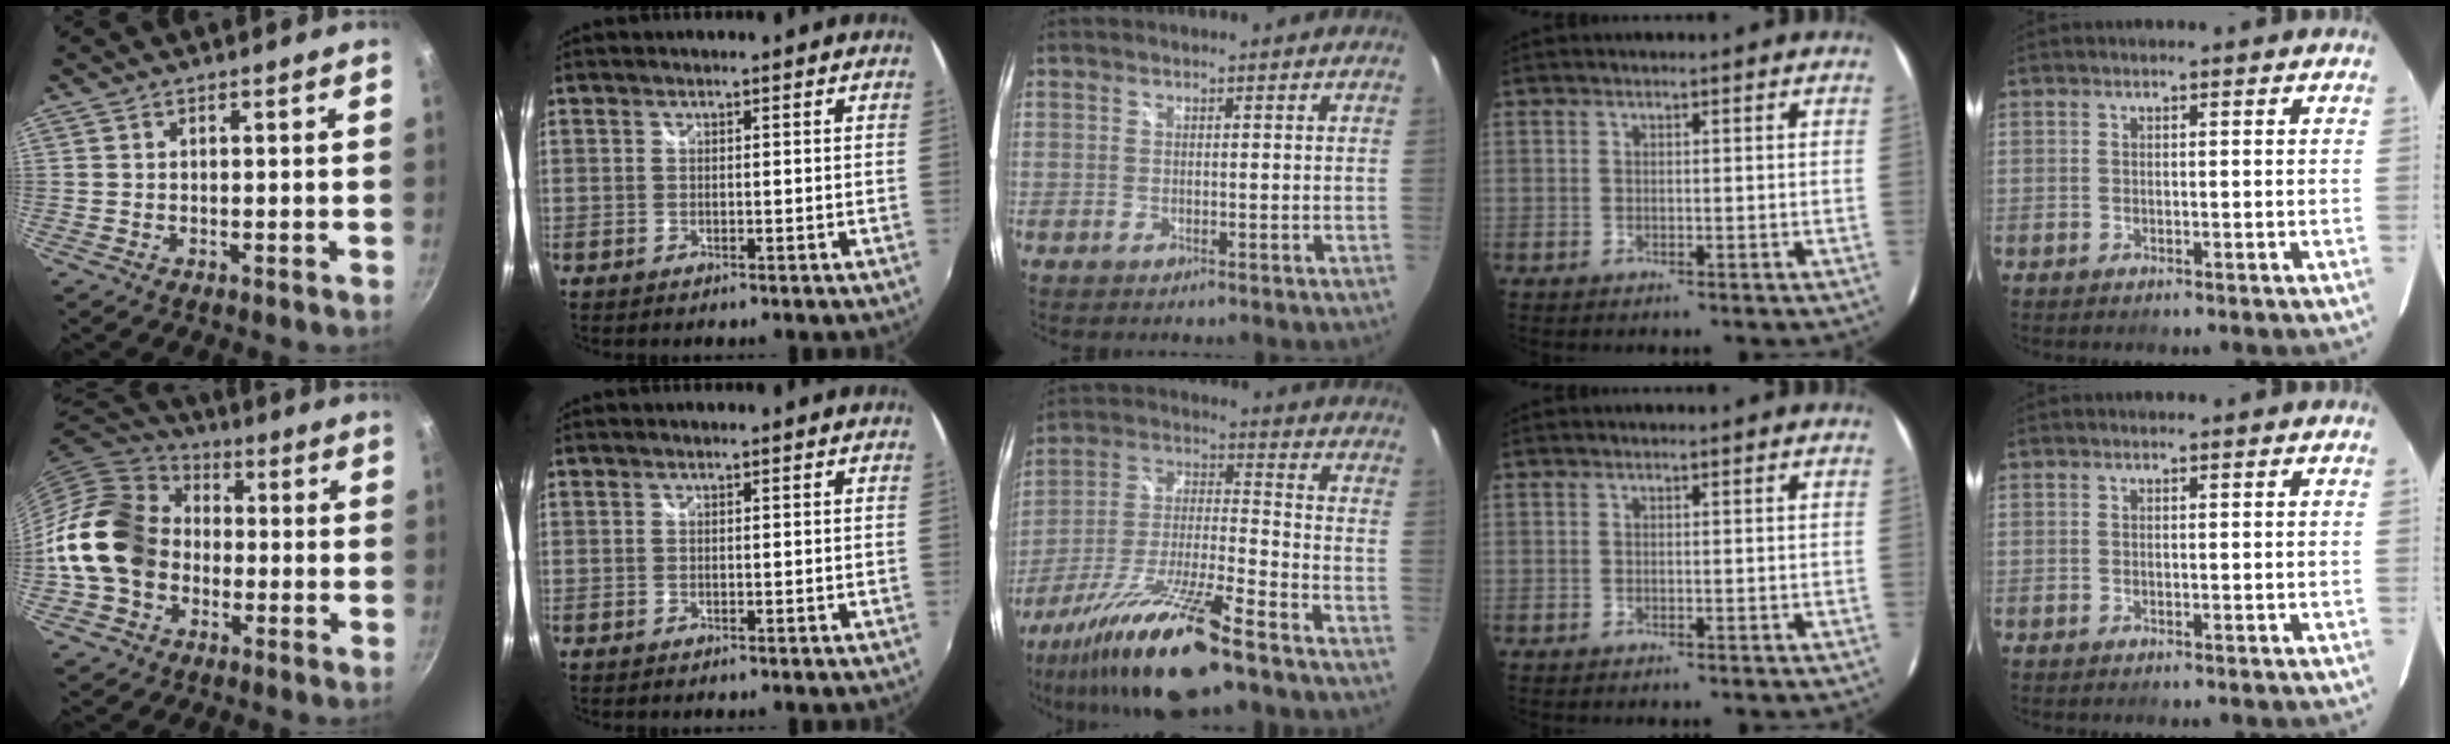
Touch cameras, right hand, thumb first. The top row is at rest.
{"thumb": {"total": 17.7, "force": [-2.1, 14.1, 10.4], "torque": [-0.172, 0.045, -0.051]}, "middle": {"total": 20.0, "force": [-14.1, 2.6, 13.9], "torque": [-0.262, -0.029, -0.250]}}